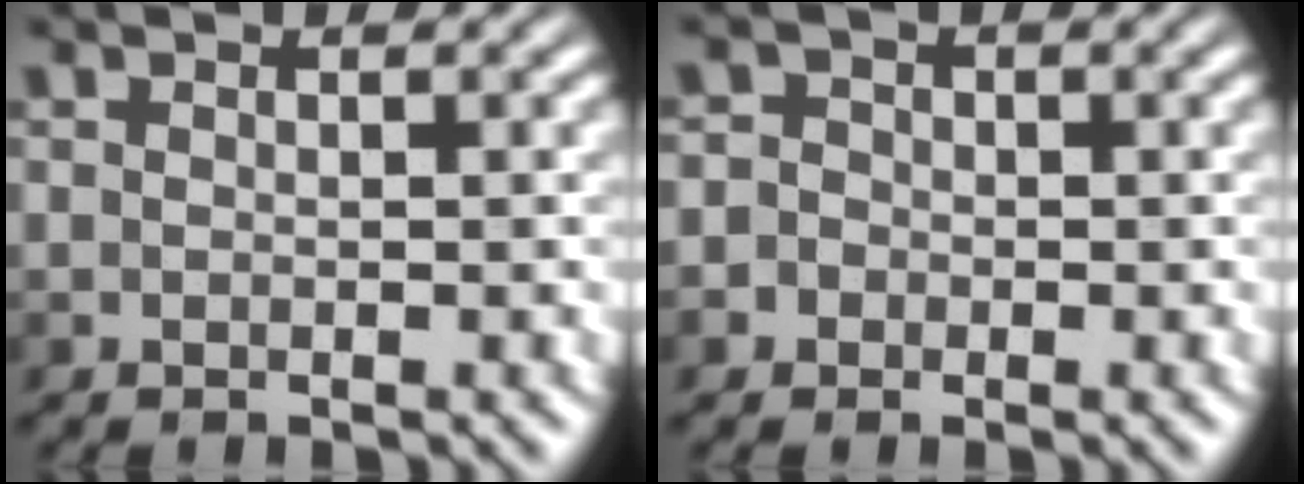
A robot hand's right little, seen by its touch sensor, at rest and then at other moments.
{"total": 2.6, "force": [-0.3, 2.5, 0.7], "torque": [-0.007, 0.010, -0.026]}